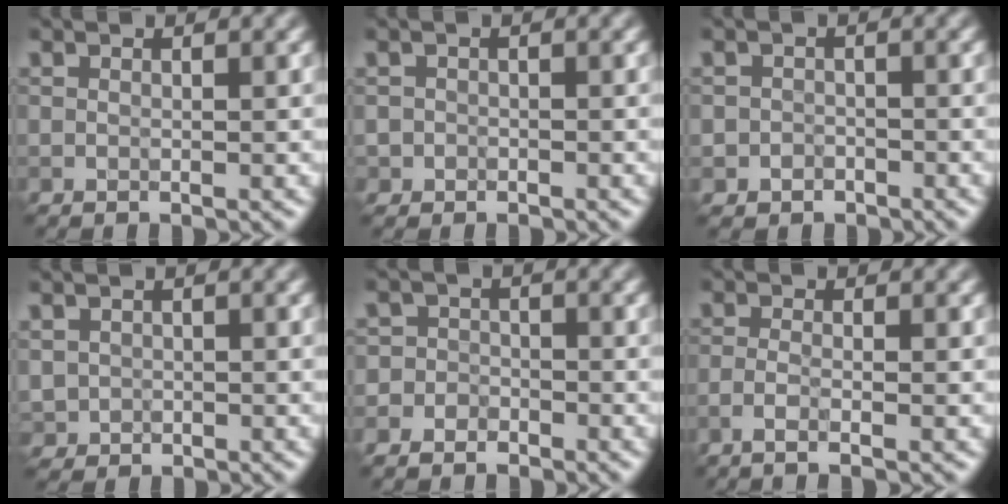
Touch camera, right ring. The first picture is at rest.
{"total": 0.9, "force": [-0.4, 0.8, -0.1], "torque": [0.015, -0.002, -0.009]}
{"total": 1.4, "force": [-0.8, 1.2, 0.1], "torque": [0.011, 0.002, -0.017]}
{"total": 1.4, "force": [0.1, 1.4, 0.3], "torque": [-0.004, -0.006, 0.005]}
{"total": 3.5, "force": [-2.3, 2.7, 0.0], "torque": [0.039, 0.006, -0.055]}
{"total": 2.0, "force": [-1.0, 0.5, 1.6], "torque": [-0.025, -0.004, -0.032]}